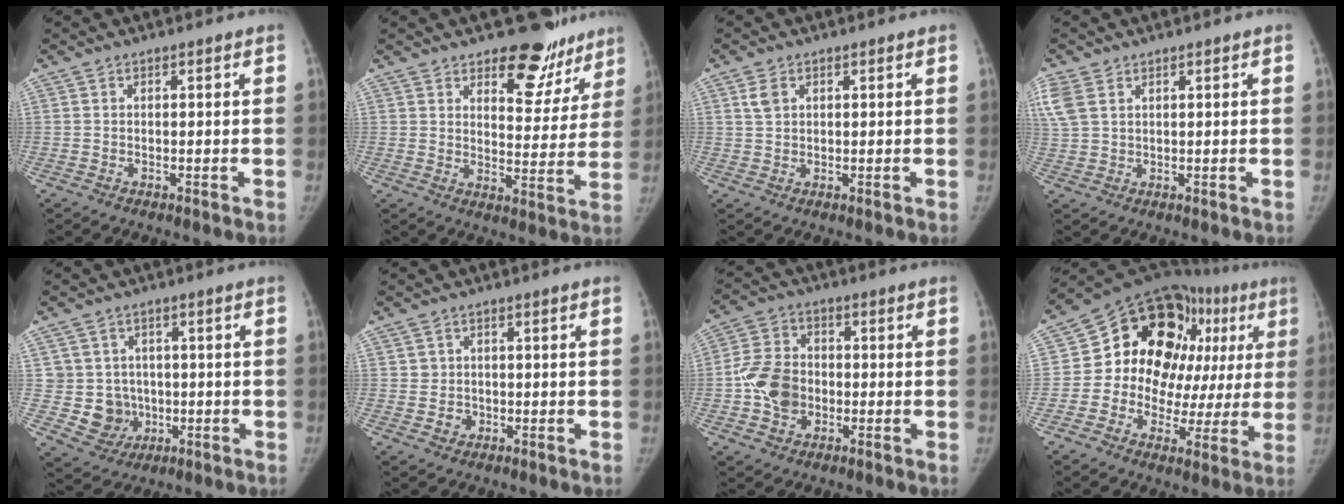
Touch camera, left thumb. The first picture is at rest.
{"total": 13.5, "force": [10.1, 6.8, 5.7], "torque": [-0.011, -0.072, 0.129]}
{"total": 2.7, "force": [1.1, 1.8, 1.7], "torque": [-0.028, 0.003, 0.026]}
{"total": 7.0, "force": [2.9, 4.4, 4.5], "torque": [-0.131, 0.010, 0.068]}
{"total": 7.8, "force": [-0.5, 7.7, 1.5], "torque": [0.016, 0.011, 0.004]}
{"total": 2.6, "force": [-0.4, 2.5, 0.4], "torque": [0.013, 0.003, -0.002]}
{"total": 9.5, "force": [-1.7, 7.5, 5.7], "torque": [-0.089, 0.019, -0.038]}
{"total": 25.1, "force": [5.6, 15.6, 18.9], "torque": [-0.213, 0.035, 0.082]}